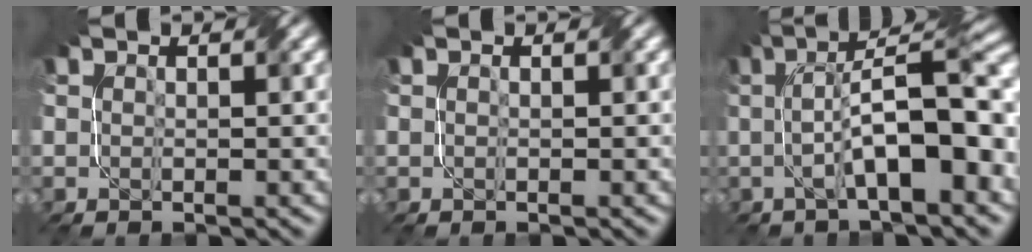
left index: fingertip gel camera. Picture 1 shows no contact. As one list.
[{"total": 0.0}, {"total": 9.7, "force": [-0.8, 2.7, 9.3], "torque": [-0.133, 0.018, -0.016]}]